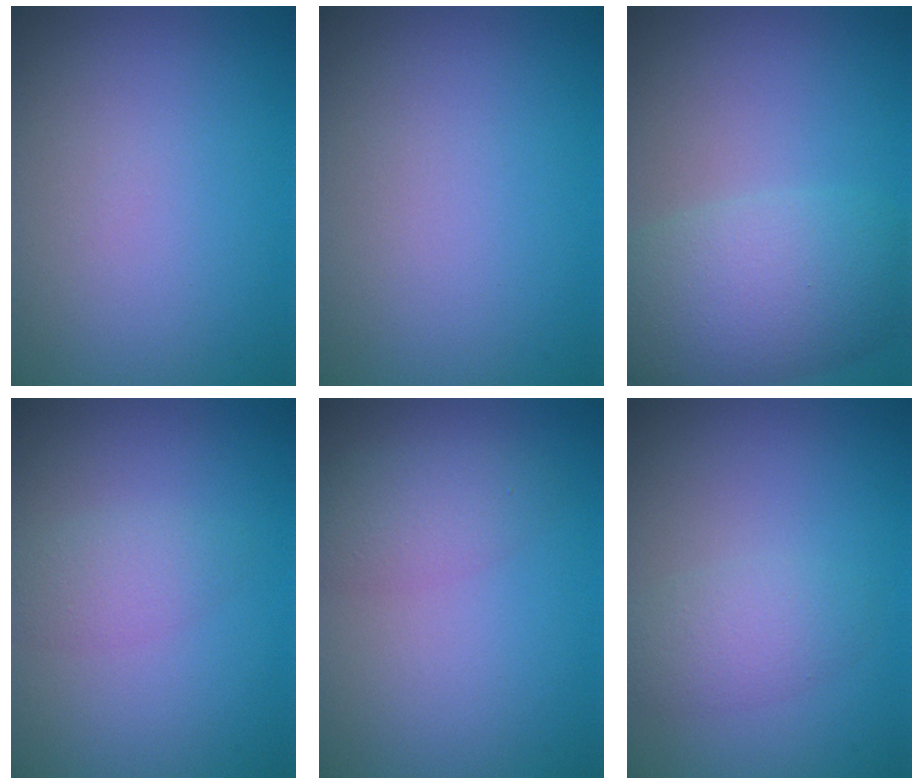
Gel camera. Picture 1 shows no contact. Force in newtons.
{"total": 0.0}
{"total": 6.9, "press": 6.9, "slide": 0.3}
{"total": 1.8, "press": 1.8, "slide": 0.1}
{"total": 2.4, "press": 2.4, "slide": 0.1}
{"total": 2.4, "press": 2.4, "slide": 0.1}